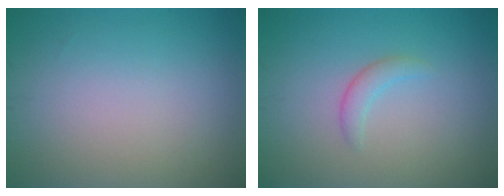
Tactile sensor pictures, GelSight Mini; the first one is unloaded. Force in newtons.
{"total": 1.4, "press": 1.4, "slide": 0.2}